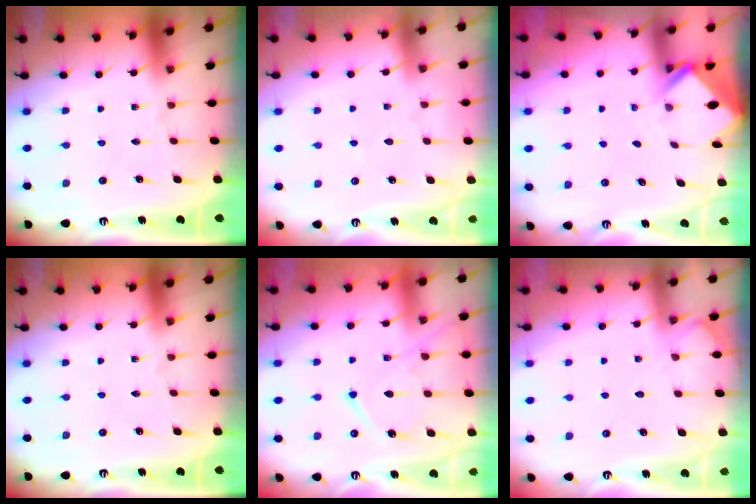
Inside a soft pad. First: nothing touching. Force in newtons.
{"total": 3.0, "press": 2.9, "slide": 0.4}
{"total": 2.6, "press": 2.6, "slide": 0.1}
{"total": 0.0}
{"total": 12.2, "press": 12.1, "slide": 1.4}
{"total": 4.3, "press": 4.2, "slide": 0.4}